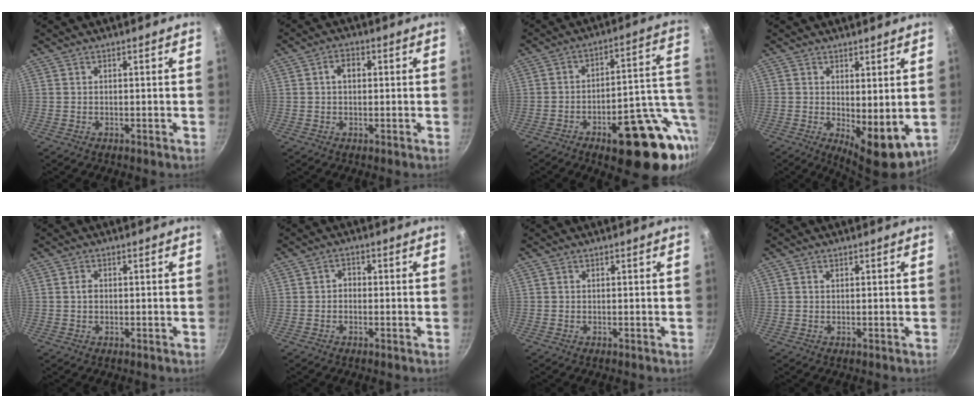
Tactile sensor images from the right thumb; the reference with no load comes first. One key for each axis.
{"total": 3.4, "fx": 0.6, "fy": 2.4, "fz": 2.4, "tx": -0.027, "ty": 0.011, "tz": 0.006}
{"total": 22.1, "fx": -7.4, "fy": 8.8, "fz": 18.8, "tx": -0.194, "ty": 0.031, "tz": -0.096}
{"total": 8.2, "fx": 0.5, "fy": 3.6, "fz": 7.3, "tx": -0.088, "ty": -0.020, "tz": 0.016}
{"total": 1.8, "fx": 0.1, "fy": 1.3, "fz": 1.1, "tx": -0.016, "ty": 0.006, "tz": 0.001}
{"total": 2.0, "fx": -0.3, "fy": 1.6, "fz": 1.1, "tx": -0.009, "ty": 0.011, "tz": -0.008}
{"total": 0.0}
{"total": 0.7, "fx": 0.3, "fy": 0.5, "fz": 0.4, "tx": -0.007, "ty": 0.003, "tz": 0.005}